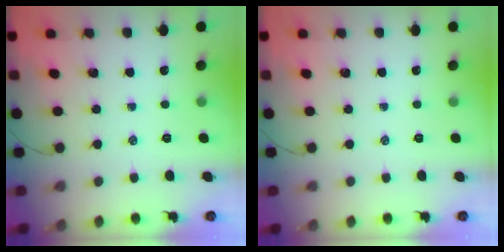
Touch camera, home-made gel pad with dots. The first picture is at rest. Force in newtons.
{"total": 0.0}